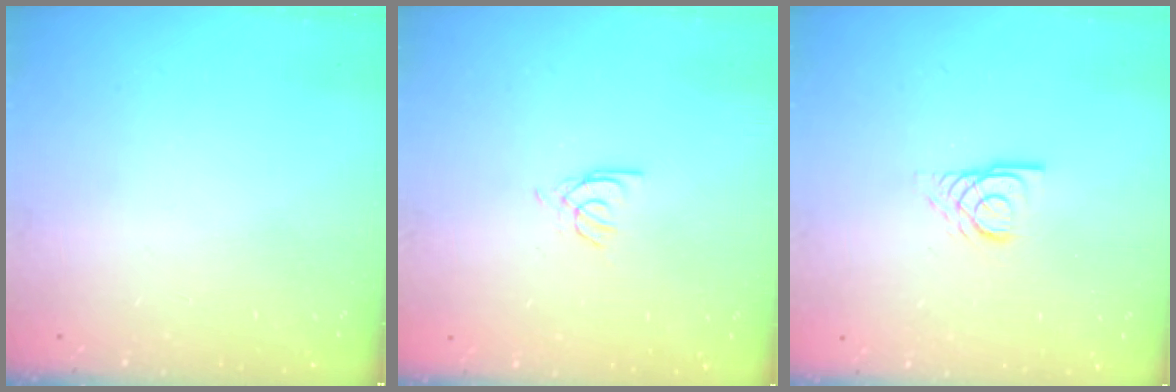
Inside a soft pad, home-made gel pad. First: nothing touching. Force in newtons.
{"total": 2.7, "press": 2.7, "slide": 0.2}
{"total": 3.6, "press": 3.6, "slide": 0.2}